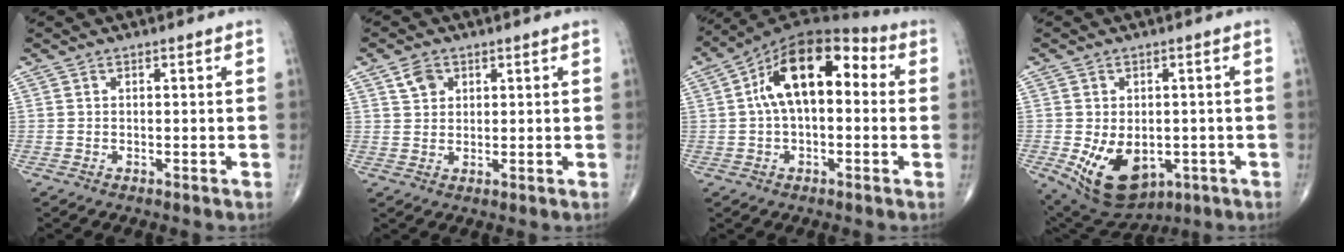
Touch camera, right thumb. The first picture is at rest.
{"total": 3.5, "force": [1.7, 2.7, 1.6], "torque": [-0.018, -0.005, 0.033]}
{"total": 16.0, "force": [2.3, 8.7, 13.3], "torque": [-0.203, 0.045, 0.026]}
{"total": 13.0, "force": [-3.5, 8.6, 9.1], "torque": [-0.136, -0.006, -0.031]}